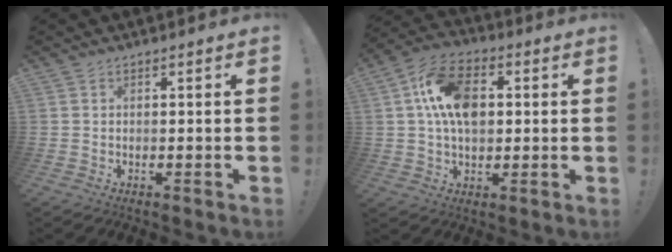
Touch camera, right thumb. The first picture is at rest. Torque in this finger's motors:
{"motor_torque": [2.11, 2.14, 0.07, 0.03, 0.19]}